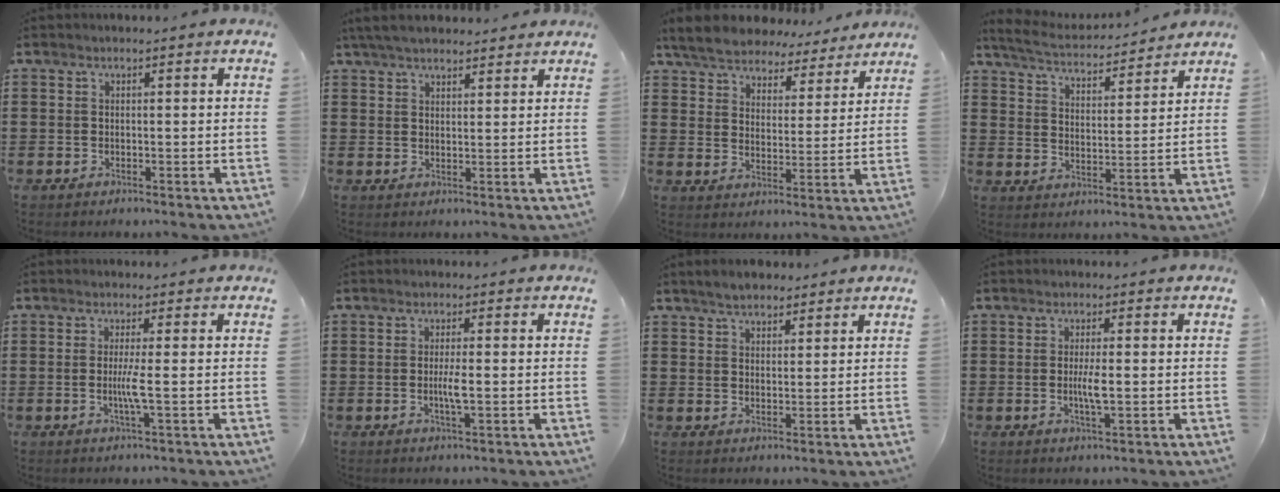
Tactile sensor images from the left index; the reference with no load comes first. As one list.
[{"total": 4.6, "force": [4.1, 1.0, 1.7], "torque": [-0.044, -0.002, 0.079]}, {"total": 6.5, "force": [6.3, 1.2, 0.8], "torque": [-0.050, -0.037, 0.112]}, {"total": 4.7, "force": [4.6, 0.1, 0.9], "torque": [-0.043, -0.031, 0.077]}, {"total": 3.5, "force": [-0.4, -0.5, 3.4], "torque": [-0.068, -0.012, -0.013]}, {"total": 3.0, "force": [-0.4, 0.3, 2.9], "torque": [-0.059, -0.004, -0.010]}, {"total": 3.0, "force": [2.7, 1.2, 0.6], "torque": [-0.019, 0.006, 0.051]}, {"total": 3.4, "force": [-0.3, 0.5, 3.4], "torque": [-0.067, -0.005, -0.008]}]